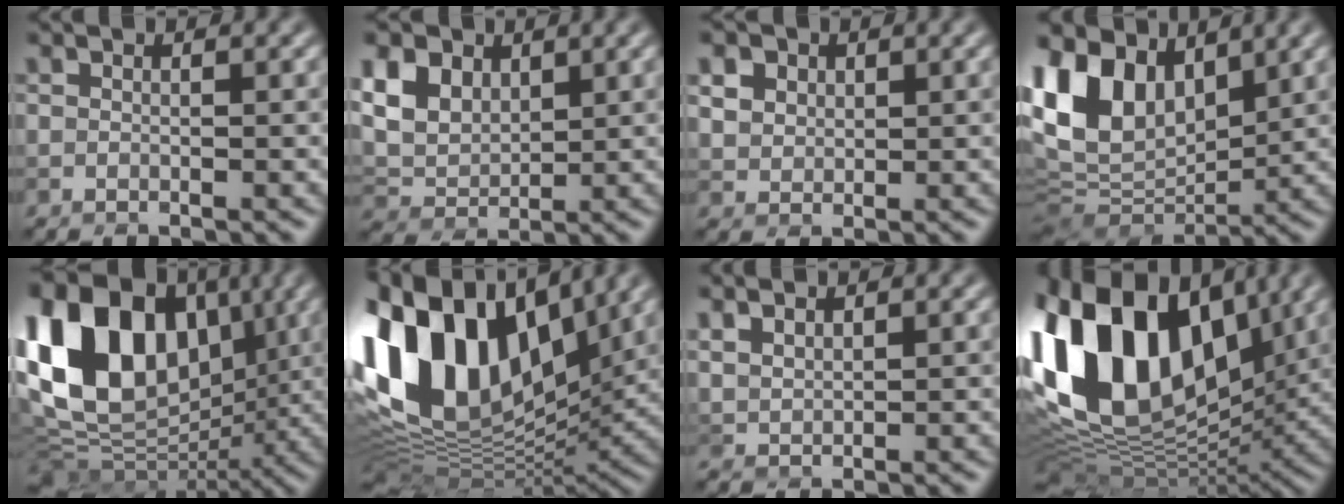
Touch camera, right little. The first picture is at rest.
{"total": 8.5, "force": [4.4, 5.7, 4.6], "torque": [-0.124, 0.021, 0.074]}
{"total": 6.9, "force": [3.8, 4.8, 3.2], "torque": [-0.079, 0.027, 0.051]}
{"total": 12.2, "force": [5.6, 7.5, 7.8], "torque": [-0.186, 0.023, 0.106]}
{"total": 17.7, "force": [4.1, 12.6, 11.8], "torque": [-0.228, 0.030, 0.072]}
{"total": 18.1, "force": [5.9, 10.8, 13.2], "torque": [-0.296, 0.026, 0.097]}
{"total": 2.0, "force": [1.7, 0.8, 0.8], "torque": [-0.026, 0.007, 0.040]}
{"total": 19.9, "force": [6.0, 12.1, 14.6], "torque": [-0.315, 0.030, 0.104]}